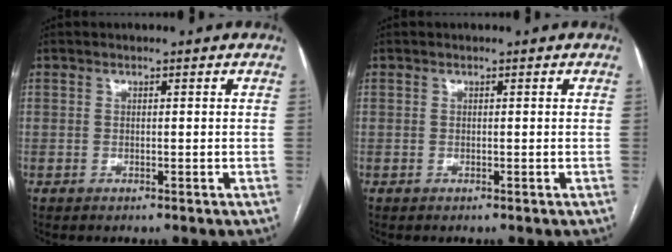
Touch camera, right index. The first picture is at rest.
{"total": 0.0}